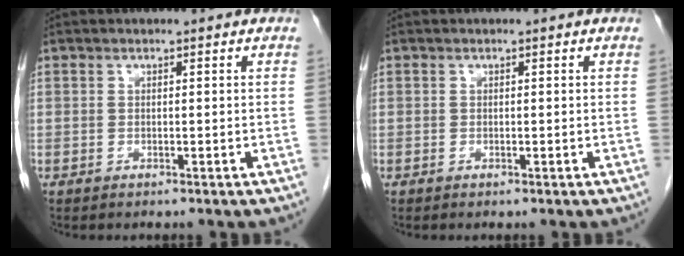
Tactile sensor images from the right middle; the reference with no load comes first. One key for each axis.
{"total": 0.0}